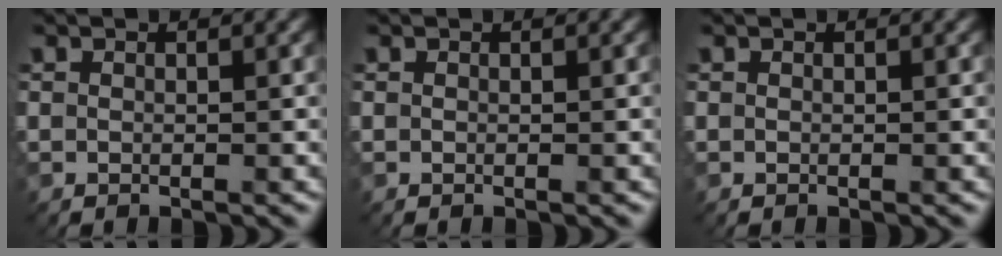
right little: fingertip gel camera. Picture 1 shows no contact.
{"total": 0.0}
{"total": 0.0}